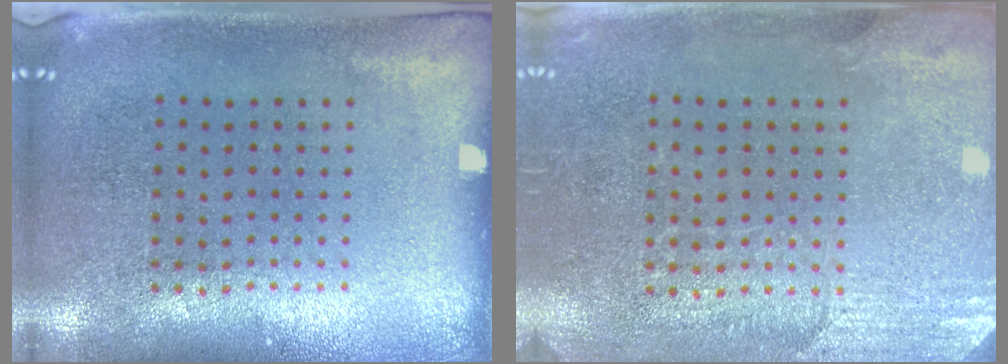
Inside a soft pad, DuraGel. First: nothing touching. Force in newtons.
{"total": 2.8, "press": 2.6, "slide": 1.0}